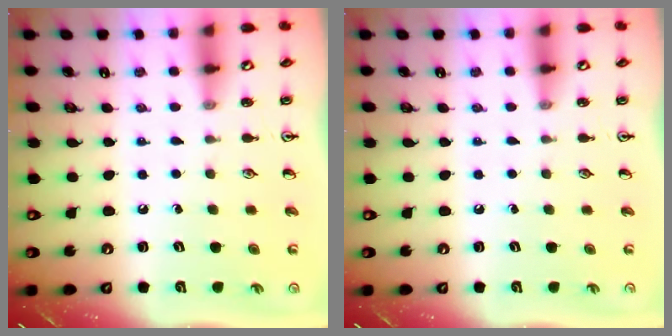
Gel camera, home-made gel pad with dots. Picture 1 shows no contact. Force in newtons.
{"total": 0.0}